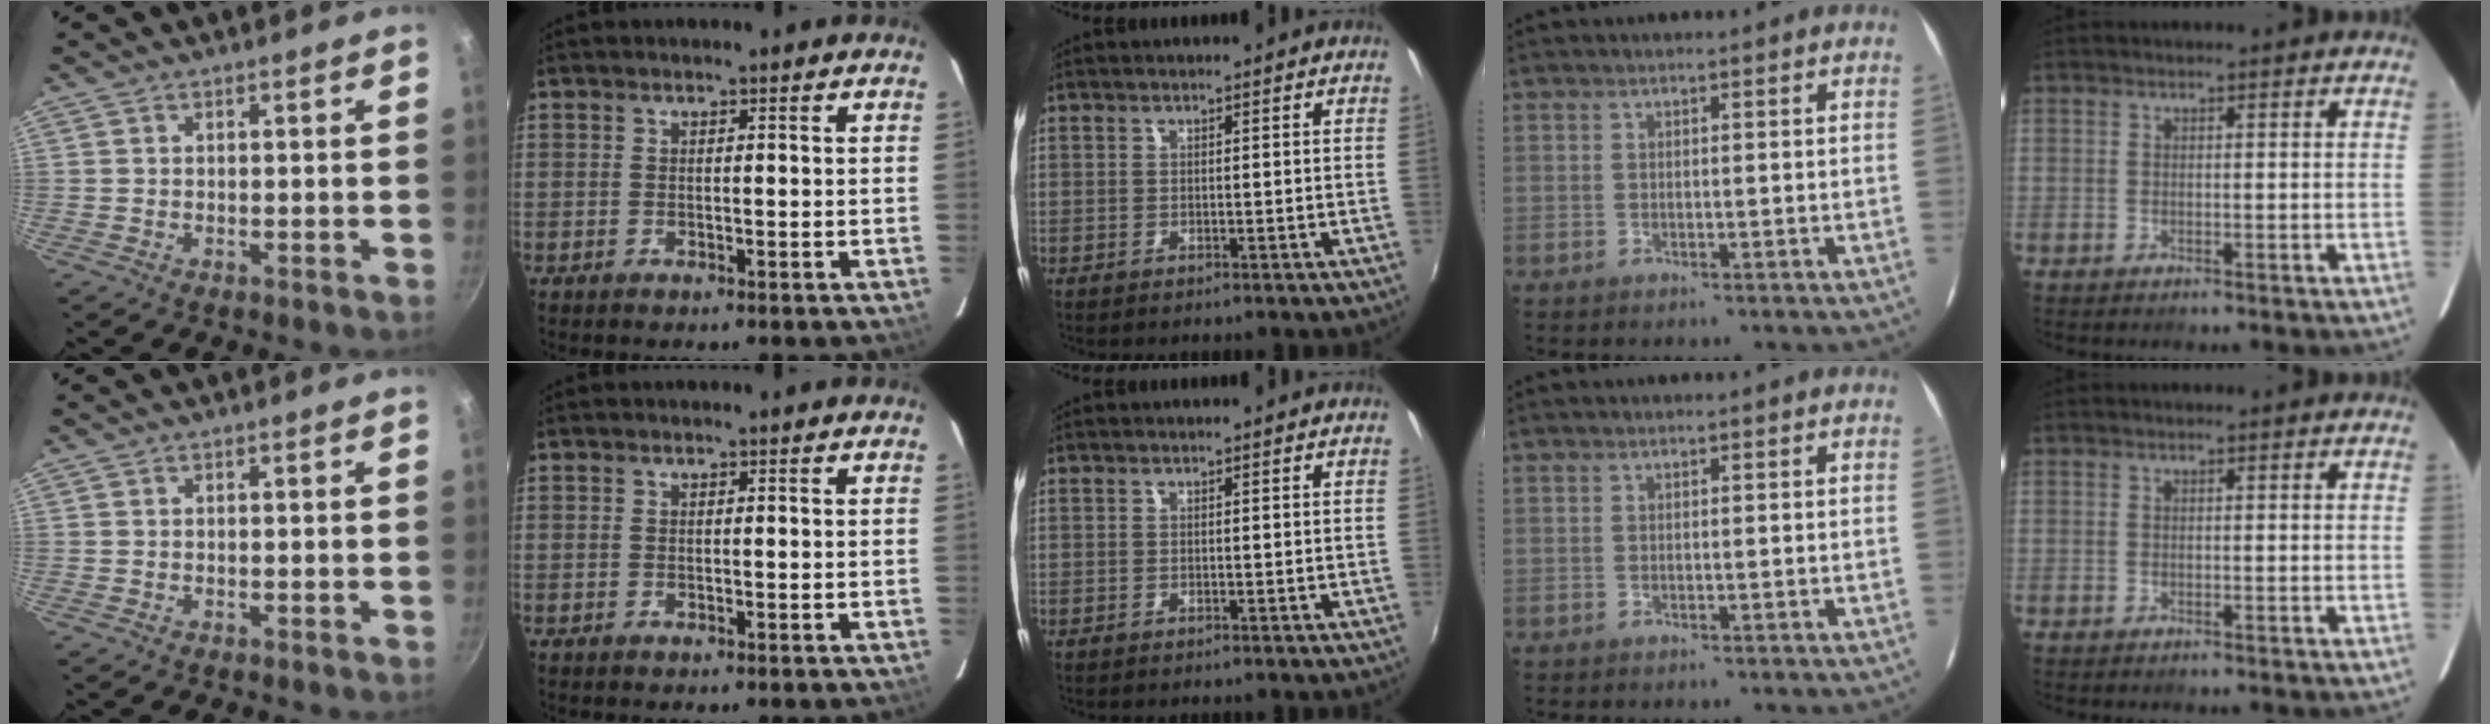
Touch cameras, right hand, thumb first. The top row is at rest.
{}